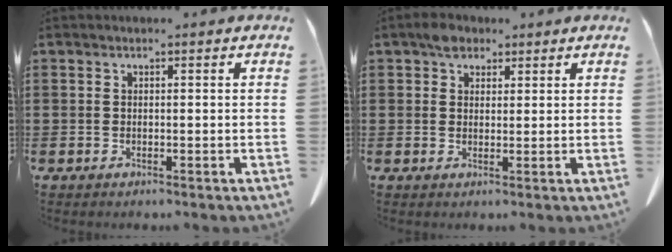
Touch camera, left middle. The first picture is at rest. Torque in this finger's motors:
{"motor_torque": [0.49, -0.24, 0.00, 0.05]}